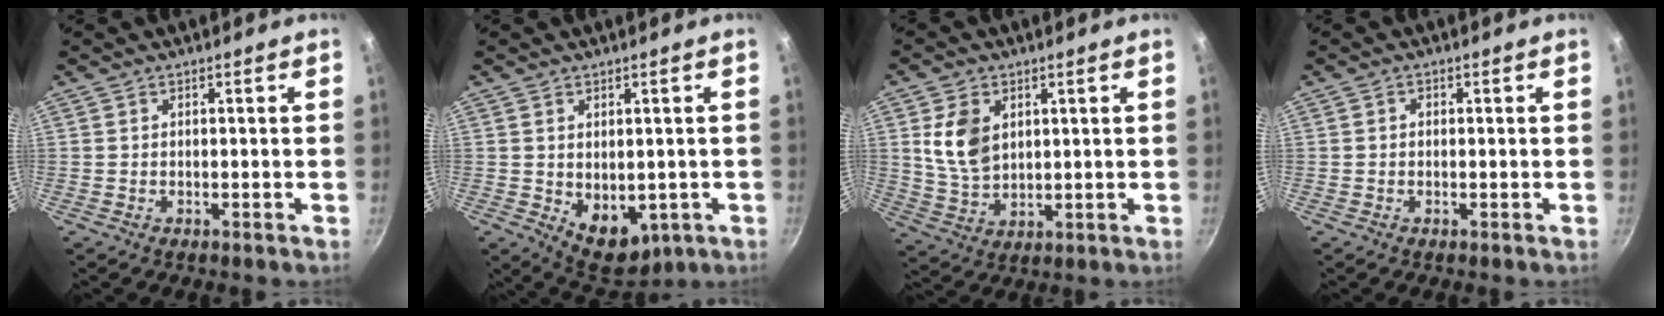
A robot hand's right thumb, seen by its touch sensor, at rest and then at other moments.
{"total": 8.4, "force": [-0.6, 5.8, 6.1], "torque": [-0.060, -0.016, 0.013]}
{"total": 8.9, "force": [2.6, 6.2, 5.9], "torque": [-0.098, -0.018, 0.056]}
{"total": 0.9, "force": [0.0, 0.7, 0.5], "torque": [-0.008, 0.005, -0.001]}